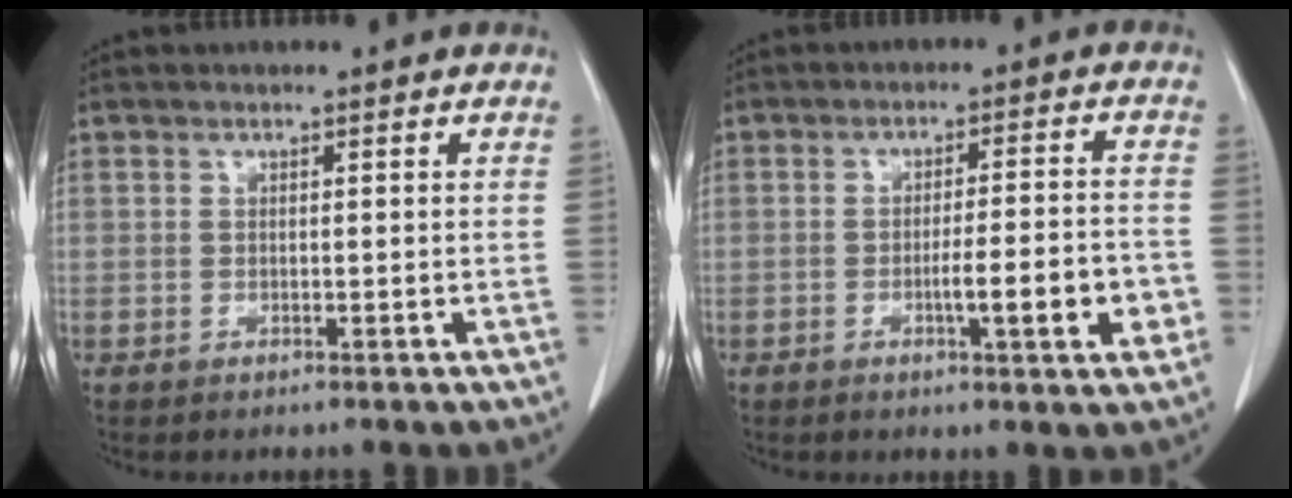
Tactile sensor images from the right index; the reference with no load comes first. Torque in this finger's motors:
{"motor_torque": [1.39, -0.69, 0.60, 0.08]}